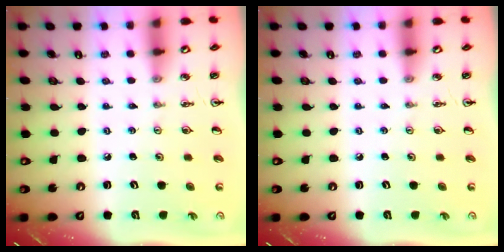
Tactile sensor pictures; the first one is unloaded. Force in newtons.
{"total": 0.0}